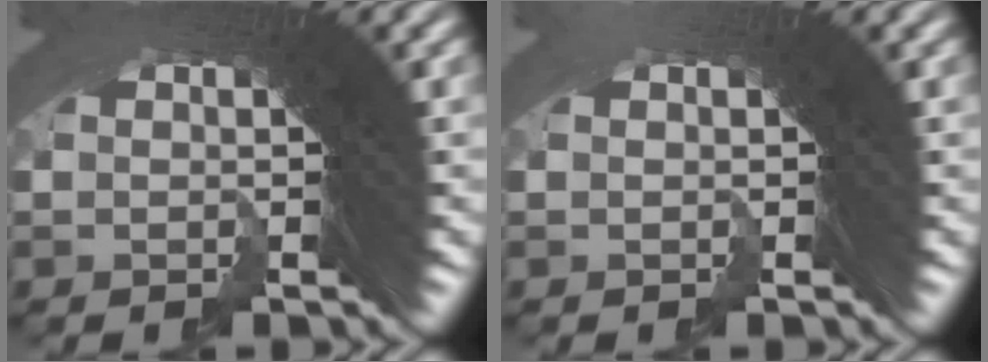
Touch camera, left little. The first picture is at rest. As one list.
[{"total": 2.4, "force": [-0.4, -1.7, -1.7], "torque": [0.024, -0.003, -0.003]}]